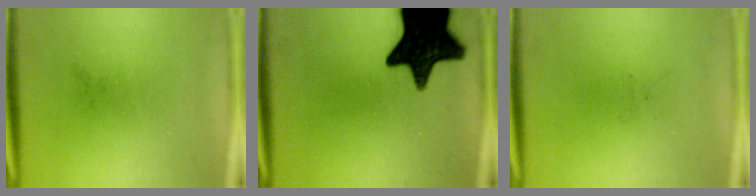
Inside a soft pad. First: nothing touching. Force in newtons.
{"total": 16.5}
{"total": 0.0}